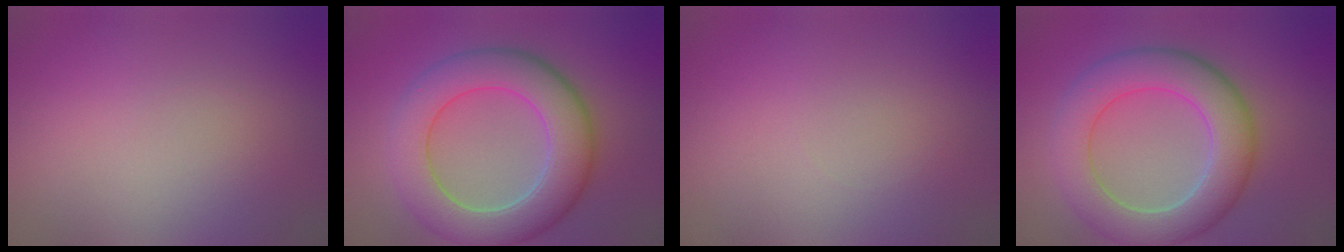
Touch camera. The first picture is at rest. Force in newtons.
{"total": 8.2, "press": 8.2, "slide": 0.3}
{"total": 0.0}
{"total": 7.5, "press": 7.5, "slide": 0.2}